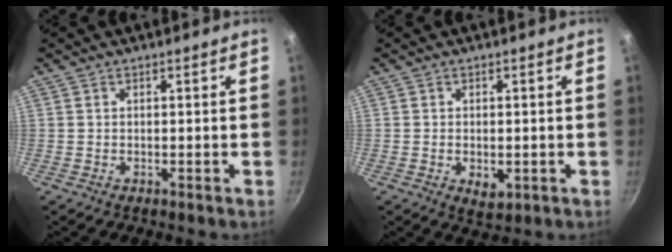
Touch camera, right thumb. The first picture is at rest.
{"total": 3.6, "force": [-0.7, 2.2, 2.7], "torque": [-0.041, -0.009, -0.005]}